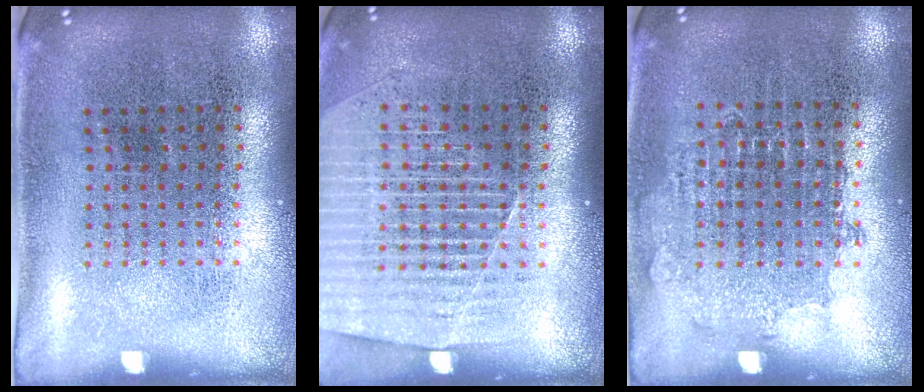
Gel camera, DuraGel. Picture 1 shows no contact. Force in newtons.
{"total": 1.5, "press": 1.4, "slide": 0.5}
{"total": 0.7, "press": 0.7, "slide": 0.2}